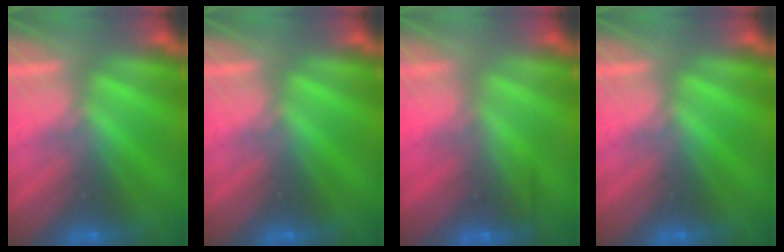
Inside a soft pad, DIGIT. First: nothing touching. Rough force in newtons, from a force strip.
{"total": 0.0}
{"total": 2.2}
{"total": 0.0}